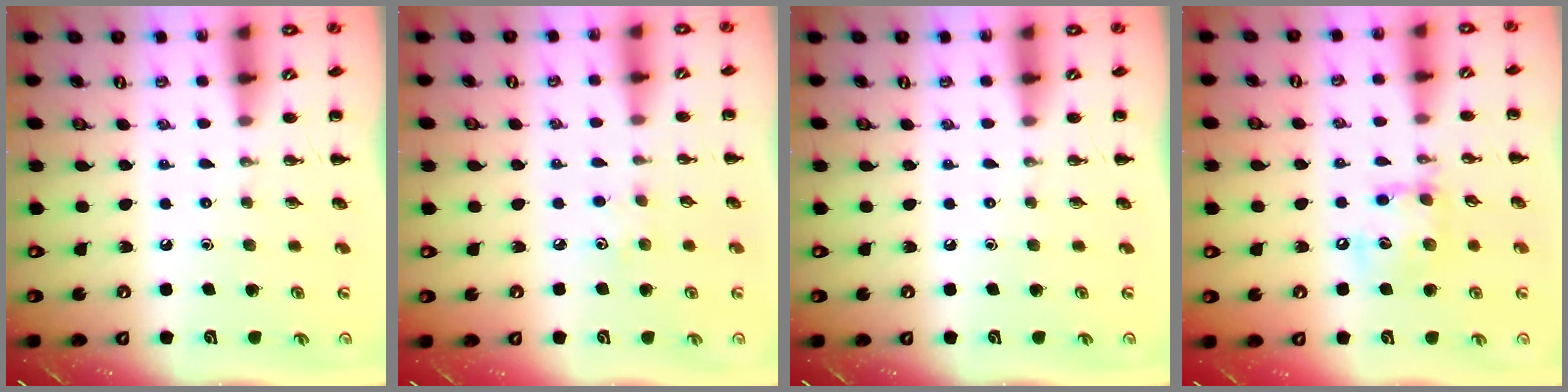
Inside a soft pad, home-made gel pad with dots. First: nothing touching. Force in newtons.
{"total": 2.9, "press": 2.9, "slide": 0.6}
{"total": 0.0}
{"total": 11.9, "press": 11.7, "slide": 1.9}